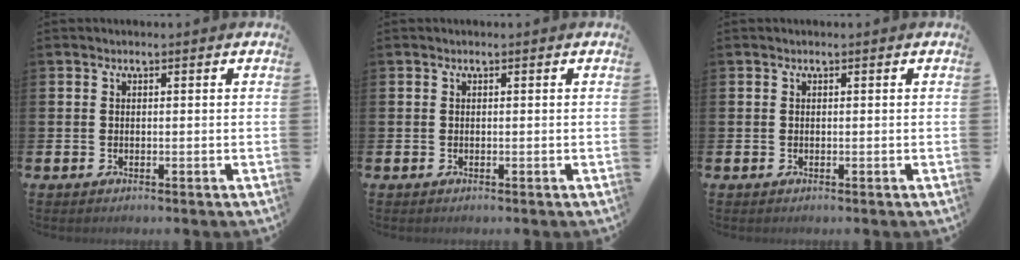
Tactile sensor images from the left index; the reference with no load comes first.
{"total": 0.0}
{"total": 0.0}